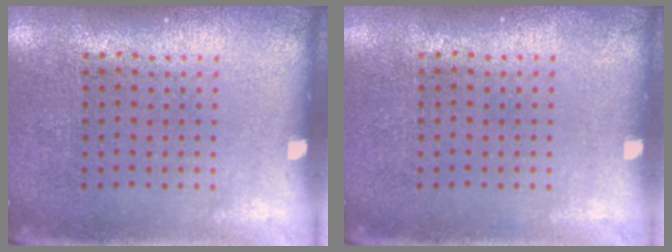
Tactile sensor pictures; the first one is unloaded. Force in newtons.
{"total": 0.0}